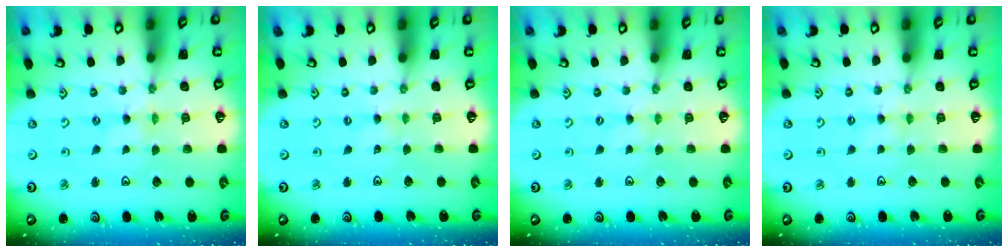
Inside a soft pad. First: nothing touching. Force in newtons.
{"total": 0.0}
{"total": 1.2, "press": 1.2, "slide": 0.2}
{"total": 2.5, "press": 2.5, "slide": 0.3}